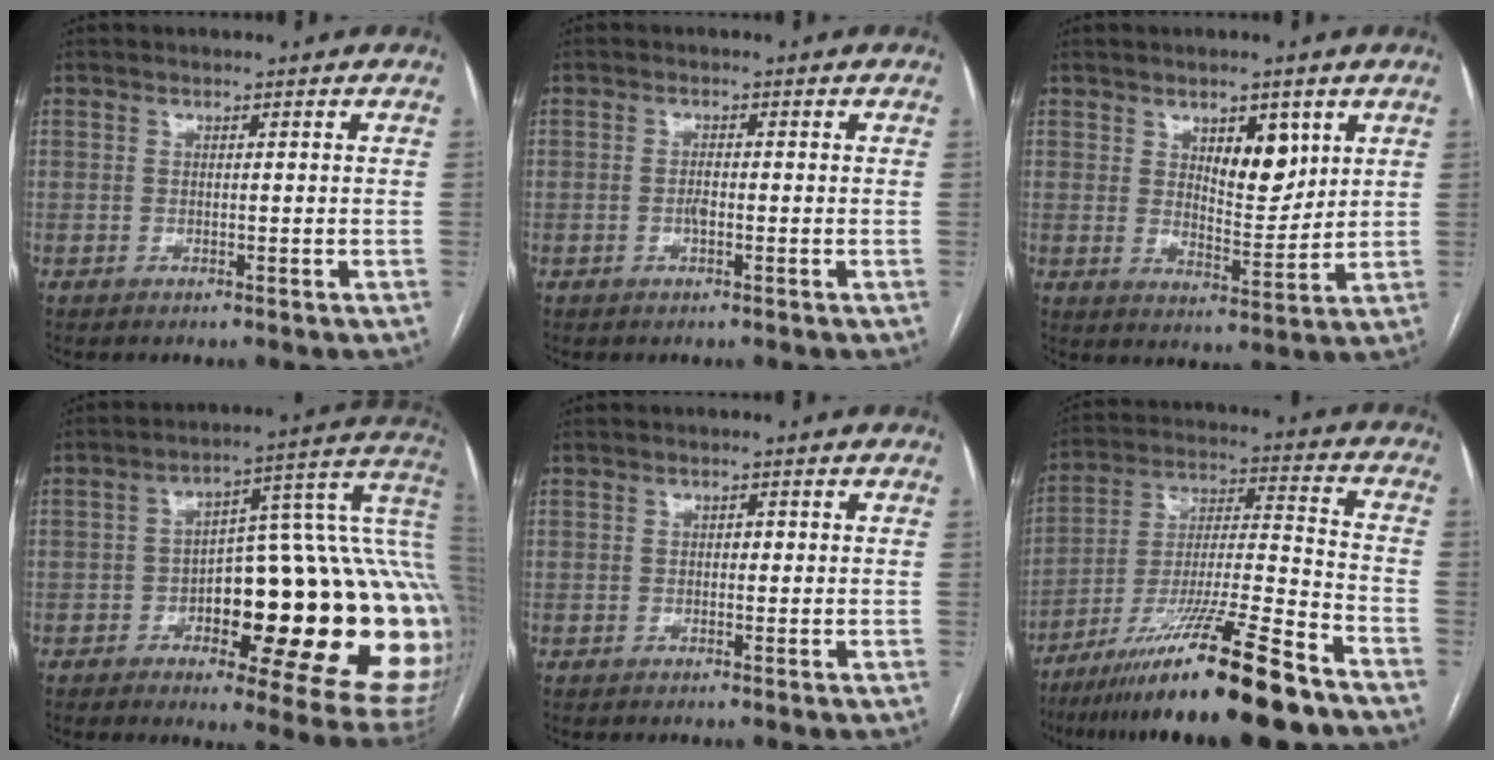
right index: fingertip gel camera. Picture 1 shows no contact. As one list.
[{"total": 1.5, "force": [-0.5, 0.5, 1.3], "torque": [-0.024, 0.002, -0.010]}, {"total": 7.0, "force": [3.3, 3.0, 5.4], "torque": [-0.082, -0.006, 0.056]}, {"total": 29.0, "force": [-3.5, 7.5, 27.8], "torque": [-0.264, 0.031, -0.037]}, {"total": 0.9, "force": [0.0, 0.6, 0.7], "torque": [-0.007, 0.004, -0.002]}, {"total": 21.2, "force": [-15.7, 0.3, 14.3], "torque": [-0.244, -0.031, -0.272]}]